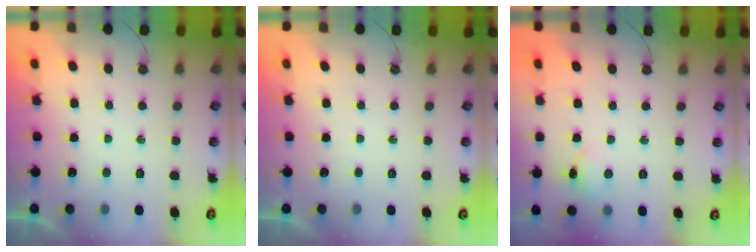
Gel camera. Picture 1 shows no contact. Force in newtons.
{"total": 0.0}
{"total": 4.0, "press": 3.9, "slide": 0.8}